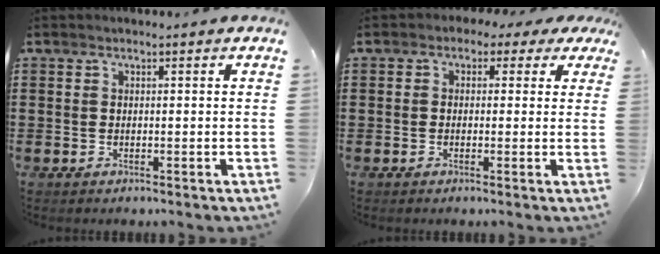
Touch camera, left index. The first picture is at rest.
{"total": 1.8, "force": [-0.1, 1.6, 0.9], "torque": [-0.024, 0.010, -0.005]}